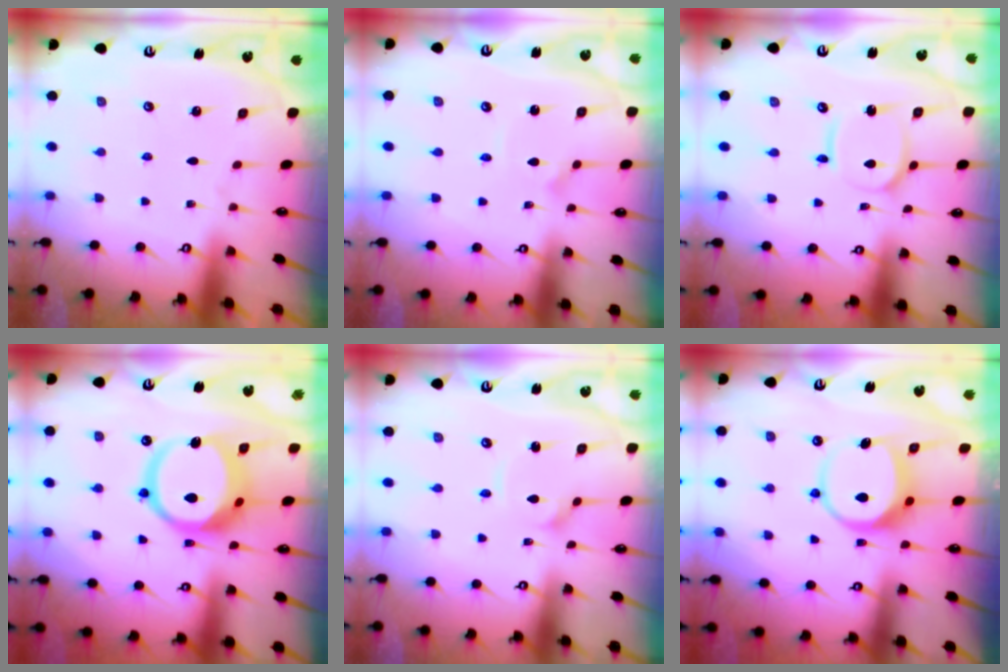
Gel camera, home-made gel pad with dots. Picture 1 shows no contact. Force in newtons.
{"total": 2.2, "press": 2.2, "slide": 0.1}
{"total": 9.0, "press": 9.0, "slide": 0.9}
{"total": 13.9, "press": 13.8, "slide": 1.9}
{"total": 2.3, "press": 2.3, "slide": 0.3}
{"total": 9.1, "press": 9.1, "slide": 0.6}